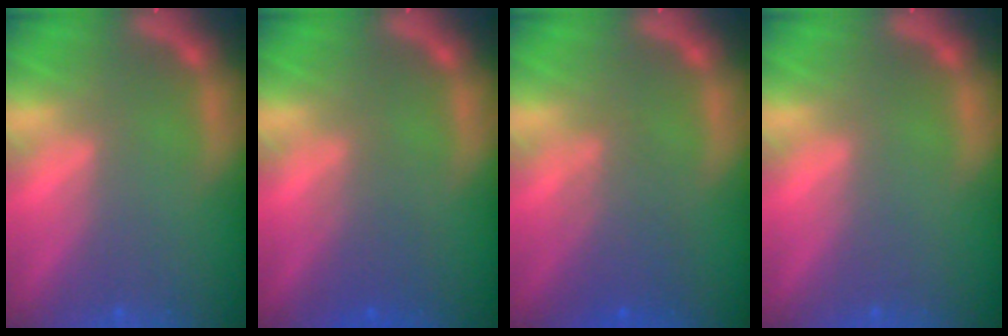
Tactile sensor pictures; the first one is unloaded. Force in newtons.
{"total": 2.5}
{"total": 3.6}
{"total": 0.0}